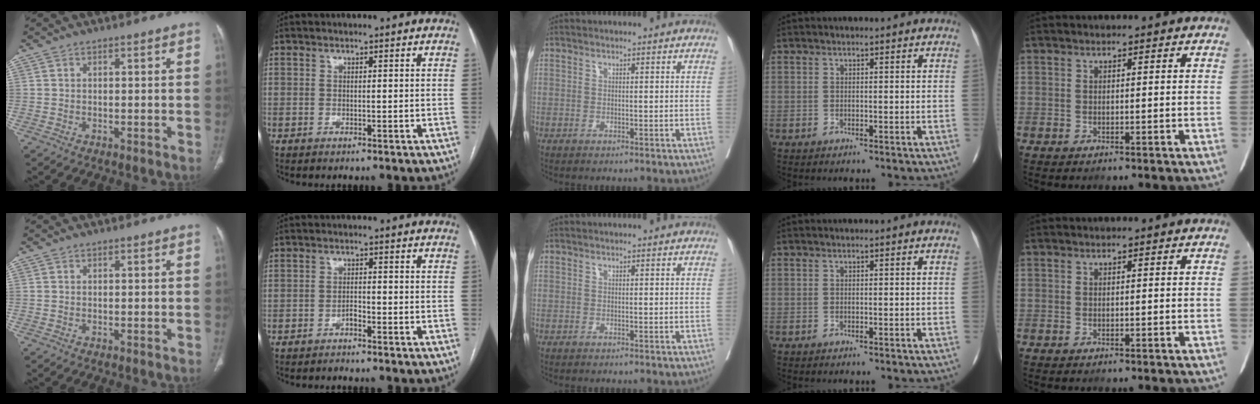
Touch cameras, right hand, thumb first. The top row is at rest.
{"index": {"total": 1.3, "force": [-1.2, 0.4, 0.4], "torque": [-0.003, 0.002, -0.020]}}